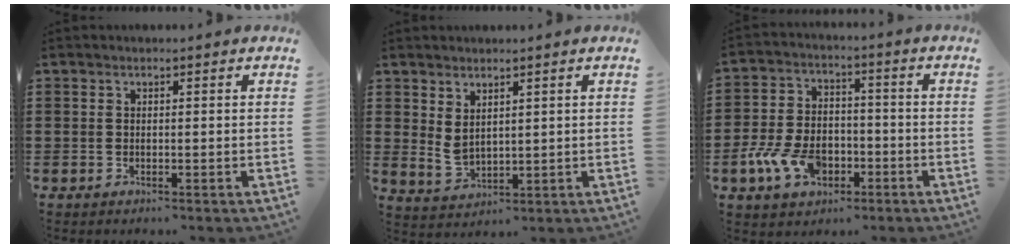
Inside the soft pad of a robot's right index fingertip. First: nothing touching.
{"total": 3.1, "force": [2.2, 1.3, 1.6], "torque": [-0.036, -0.006, 0.045]}
{"total": 8.4, "force": [-3.3, 5.5, 5.5], "torque": [-0.127, 0.011, -0.060]}